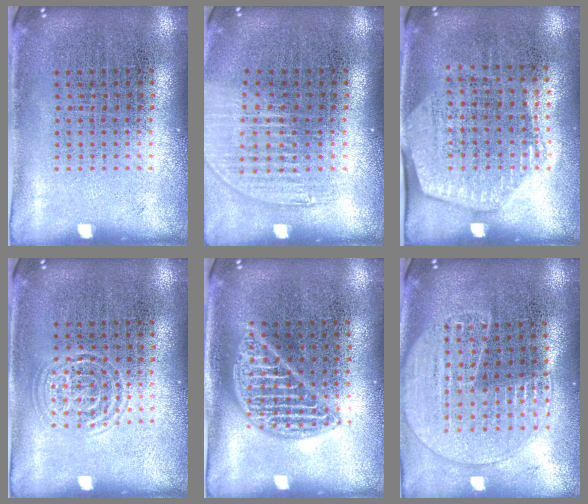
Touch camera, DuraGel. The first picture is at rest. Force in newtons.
{"total": 1.1, "press": 1.1, "slide": 0.4}
{"total": 1.5, "press": 1.4, "slide": 0.7}
{"total": 1.5, "press": 1.4, "slide": 0.1}
{"total": 1.8, "press": 1.8, "slide": 0.2}
{"total": 1.8, "press": 1.6, "slide": 0.7}